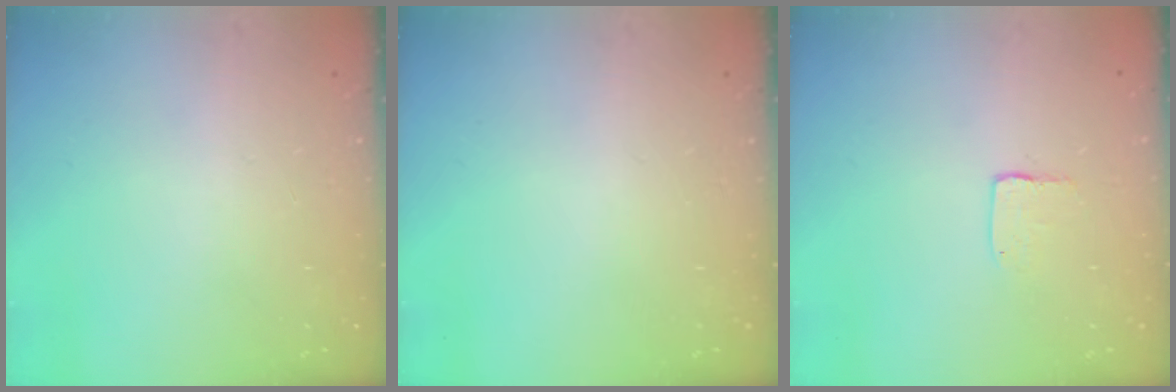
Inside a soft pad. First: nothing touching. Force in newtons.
{"total": 0.0}
{"total": 3.2, "press": 3.2, "slide": 0.2}